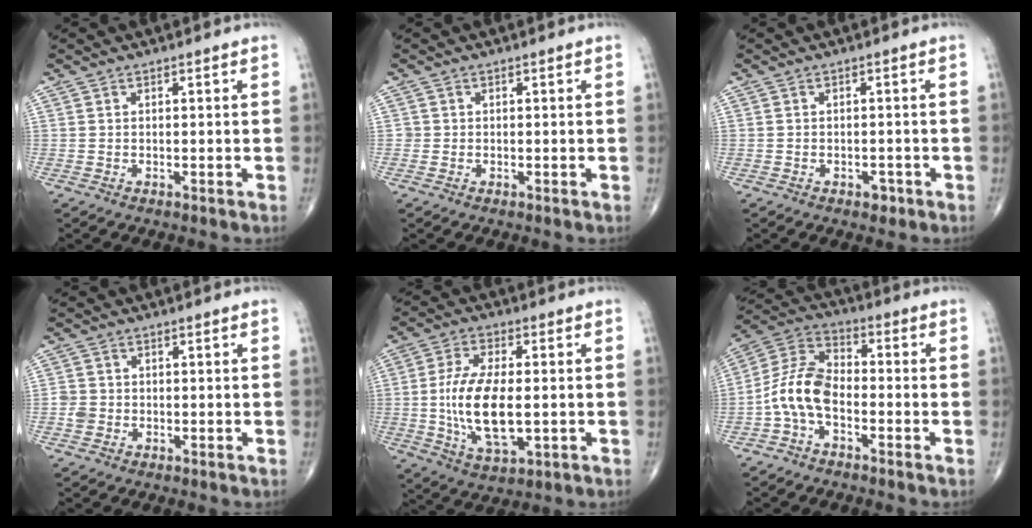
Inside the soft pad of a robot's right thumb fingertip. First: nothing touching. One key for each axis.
{"total": 0.8, "fx": -0.1, "fy": 0.8, "fz": 0.0, "tx": 0.005, "ty": 0.005, "tz": -0.004}
{"total": 1.7, "fx": -1.0, "fy": 1.2, "fz": 0.8, "tx": -0.005, "ty": 0.003, "tz": -0.011}
{"total": 2.3, "fx": -0.6, "fy": 2.1, "fz": 0.7, "tx": -0.006, "ty": 0.006, "tz": -0.014}
{"total": 14.4, "fx": -1.2, "fy": 6.7, "fz": 12.7, "tx": -0.243, "ty": -0.006, "tz": -0.018}
{"total": 9.8, "fx": -3.0, "fy": 5.6, "fz": 7.4, "tx": -0.145, "ty": 0.040, "tz": -0.071}